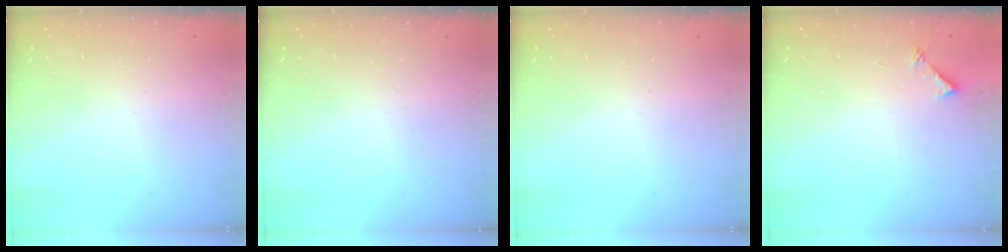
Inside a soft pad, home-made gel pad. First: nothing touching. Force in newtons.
{"total": 0.0}
{"total": 0.0}
{"total": 5.6, "press": 5.5, "slide": 0.6}